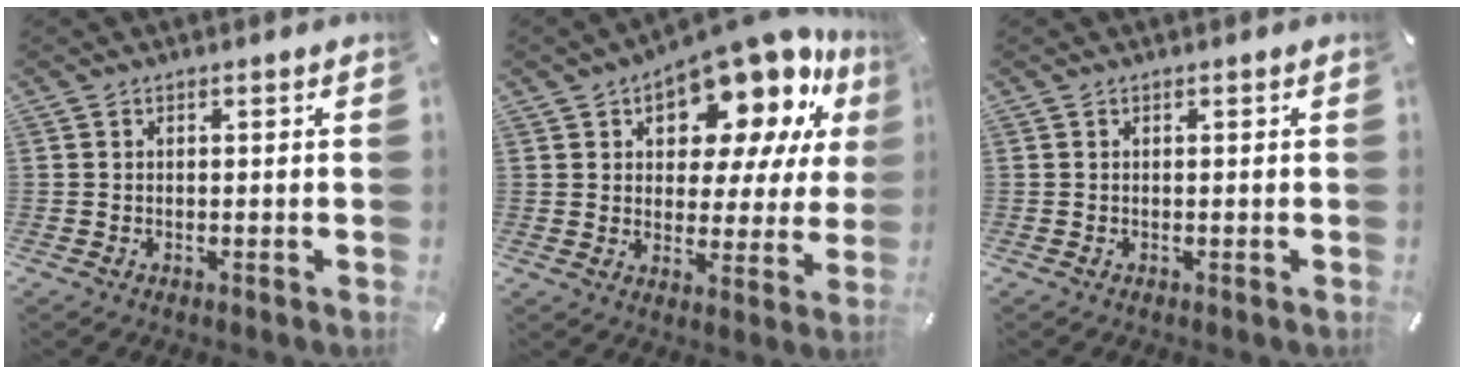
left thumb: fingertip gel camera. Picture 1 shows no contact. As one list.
[{"total": 18.3, "force": [12.8, 8.4, 9.9], "torque": [-0.154, -0.098, 0.218]}, {"total": 0.0}]